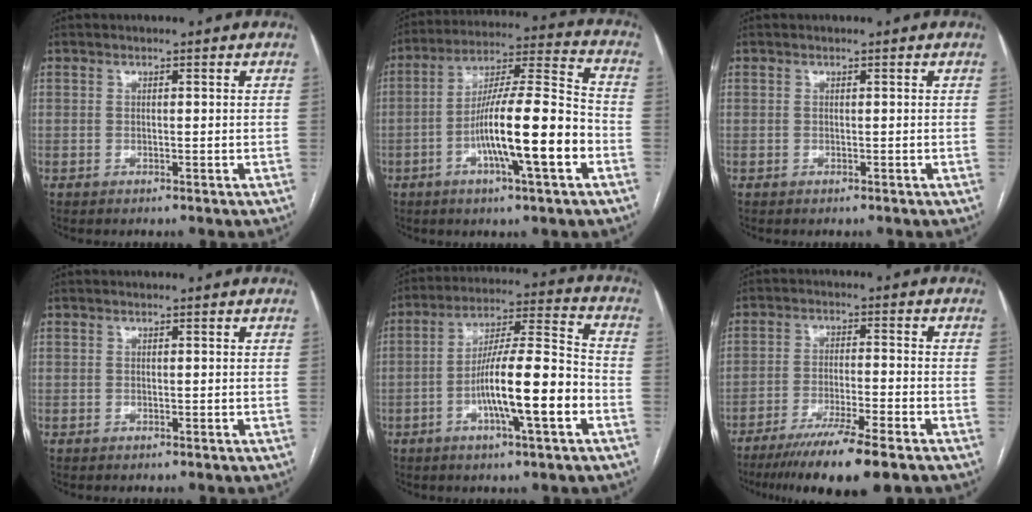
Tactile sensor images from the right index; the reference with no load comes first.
{"total": 16.0, "force": [-5.1, 1.1, 15.2], "torque": [-0.263, 0.005, -0.085]}
{"total": 0.0}
{"total": 0.0}
{"total": 14.1, "force": [-4.6, 1.1, 13.3], "torque": [-0.231, 0.008, -0.077]}
{"total": 12.2, "force": [-9.1, 0.1, 8.1], "torque": [-0.125, -0.031, -0.145]}